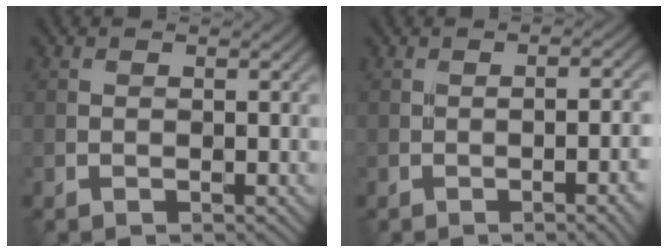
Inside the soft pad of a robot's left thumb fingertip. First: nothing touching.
{"total": 6.0, "force": [-1.7, 1.4, 5.6], "torque": [-0.067, -0.001, -0.018]}